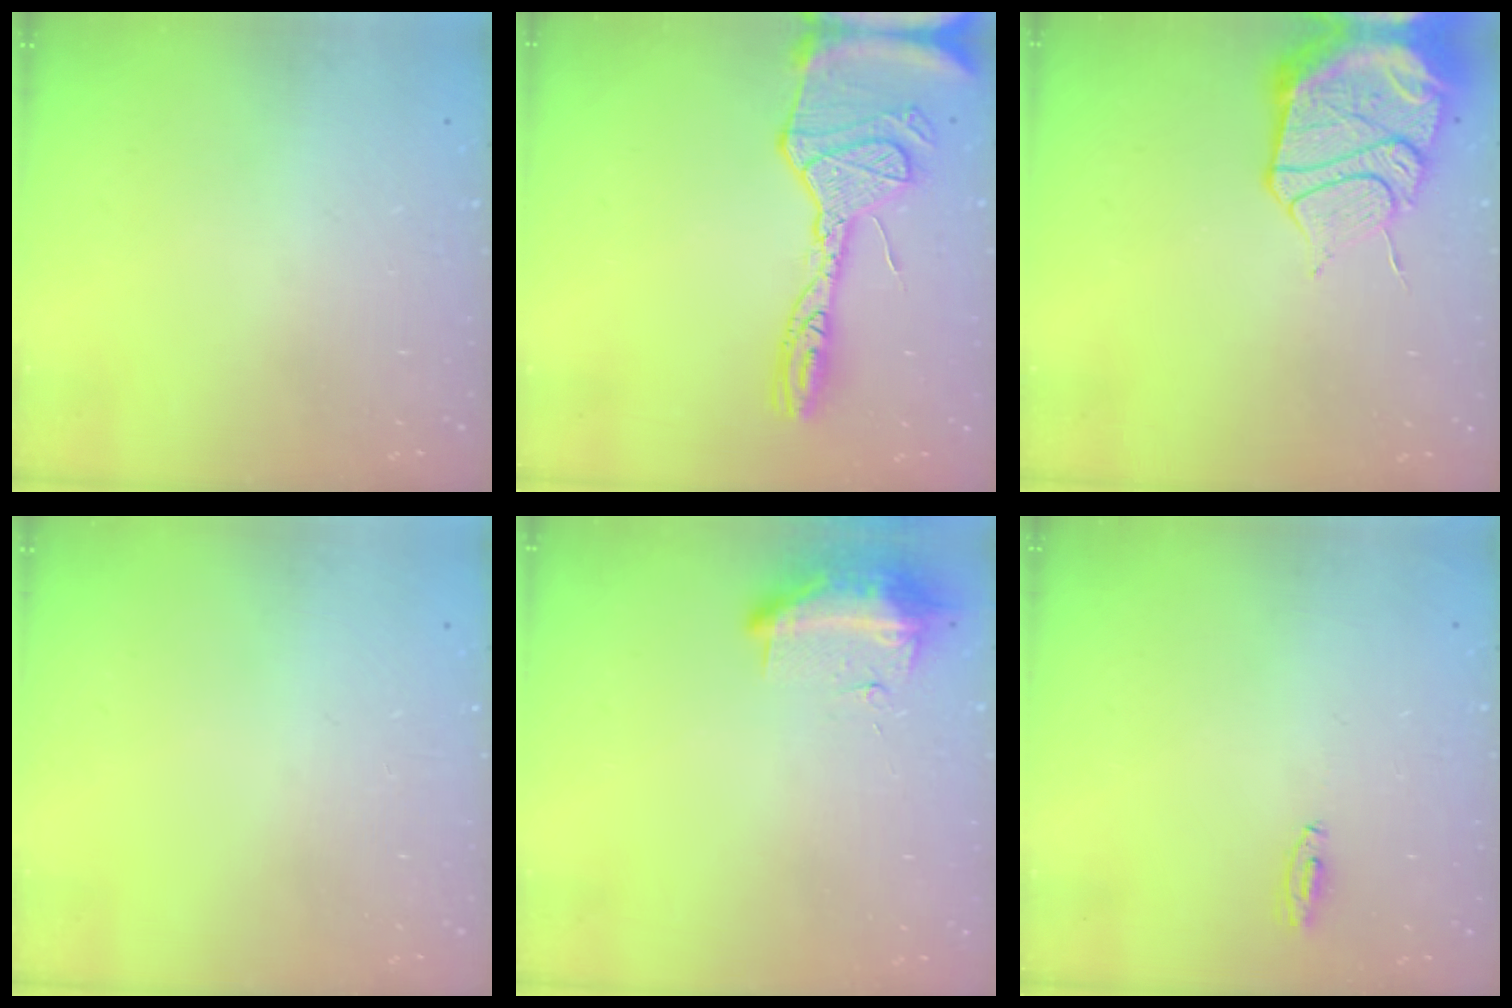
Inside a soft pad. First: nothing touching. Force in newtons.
{"total": 17.8, "press": 17.7, "slide": 1.7}
{"total": 17.2, "press": 17.1, "slide": 1.7}
{"total": 0.0}
{"total": 19.3, "press": 12.1, "slide": 15.1}
{"total": 3.1, "press": 2.8, "slide": 1.3}